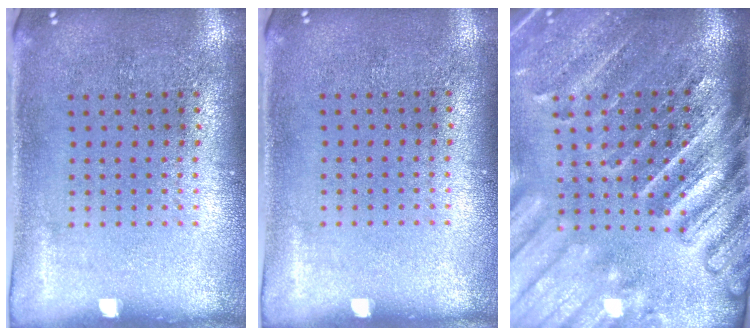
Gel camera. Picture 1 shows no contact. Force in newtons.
{"total": 0.0}
{"total": 4.4, "press": 3.6, "slide": 2.6}